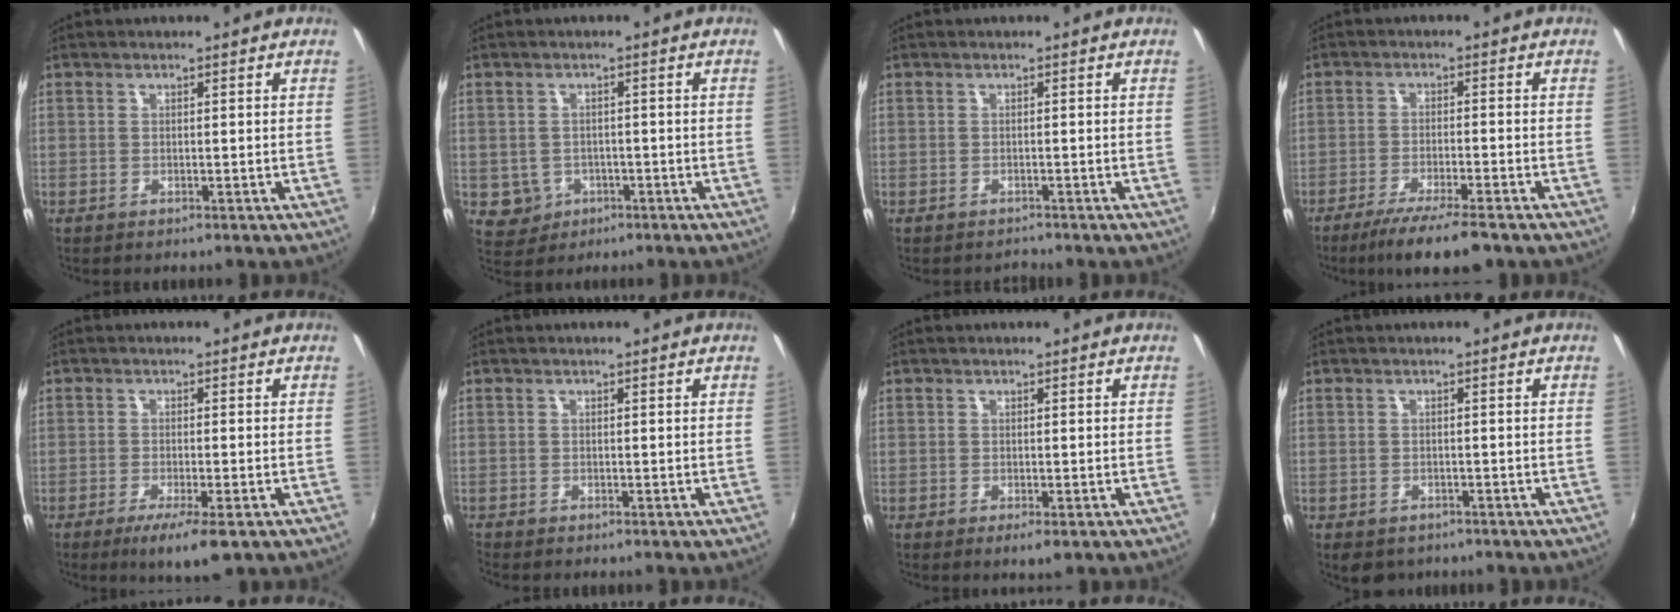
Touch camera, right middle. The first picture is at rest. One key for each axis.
{"total": 4.7, "fx": -1.4, "fy": 4.4, "fz": 1.1, "tx": -0.035, "ty": 0.003, "tz": -0.010}
{"total": 0.9, "fx": -0.9, "fy": 0.1, "fz": -0.3, "tx": 0.004, "ty": -0.001, "tz": -0.012}
{"total": 9.3, "fx": -7.1, "fy": 0.9, "fz": 5.9, "tx": -0.121, "ty": -0.024, "tz": -0.118}
{"total": 6.1, "fx": -3.6, "fy": 0.9, "fz": 4.8, "tx": -0.094, "ty": -0.019, "tz": -0.058}
{"total": 0.6, "fx": -0.6, "fy": 0.1, "fz": 0.0, "tx": -0.001, "ty": -0.004, "tz": -0.014}
{"total": 1.6, "fx": -0.7, "fy": 0.6, "fz": 1.2, "tx": -0.025, "ty": -0.008, "tz": -0.011}
{"total": 4.1, "fx": -2.8, "fy": 2.5, "fz": 1.6, "tx": -0.039, "ty": -0.016, "tz": -0.036}